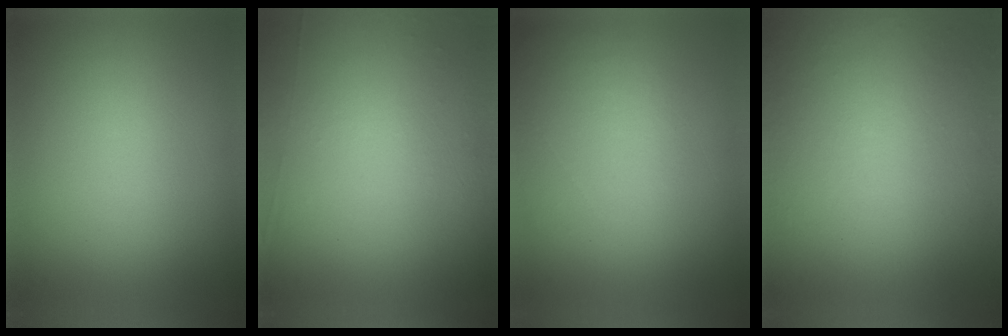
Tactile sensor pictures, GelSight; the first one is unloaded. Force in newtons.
{"total": 5.8}
{"total": 1.0}
{"total": 8.3}